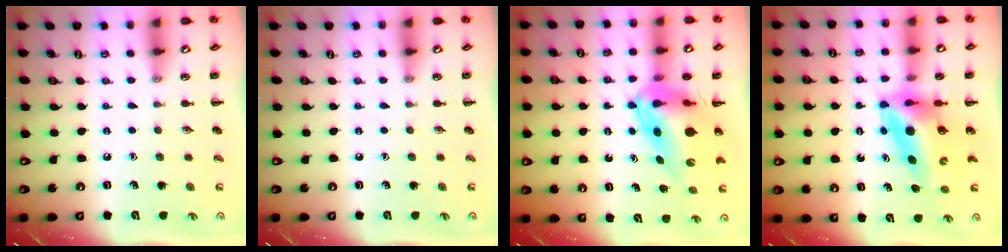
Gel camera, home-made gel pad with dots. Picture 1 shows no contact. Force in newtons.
{"total": 0.0}
{"total": 15.2, "press": 14.5, "slide": 4.7}
{"total": 9.6, "press": 9.2, "slide": 3.0}